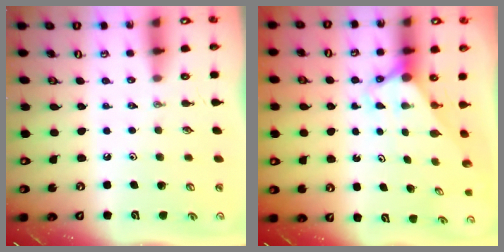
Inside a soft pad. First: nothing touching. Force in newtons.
{"total": 2.7, "press": 2.7, "slide": 0.0}